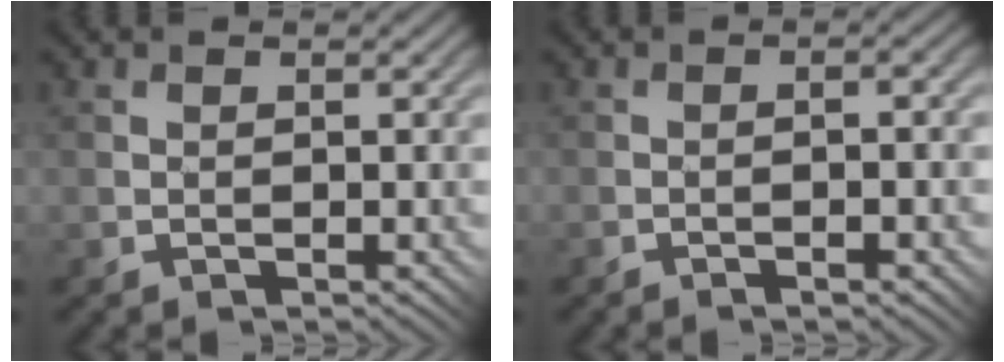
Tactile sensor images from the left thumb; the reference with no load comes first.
{"total": 4.0, "force": [-1.9, 0.9, 3.4], "torque": [-0.043, 0.004, -0.021]}